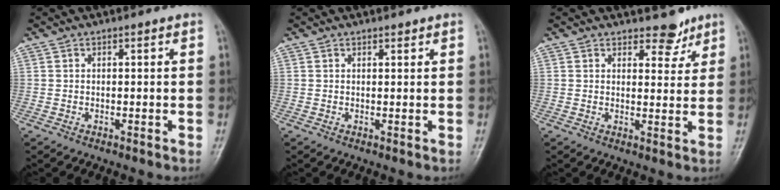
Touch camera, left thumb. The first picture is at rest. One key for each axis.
{"total": 0.8, "fx": 0.8, "fy": 0.3, "fz": 0.2, "tx": -0.003, "ty": -0.007, "tz": 0.011}
{"total": 4.2, "fx": 3.4, "fy": 2.2, "fz": 1.2, "tx": 0.011, "ty": -0.024, "tz": 0.049}